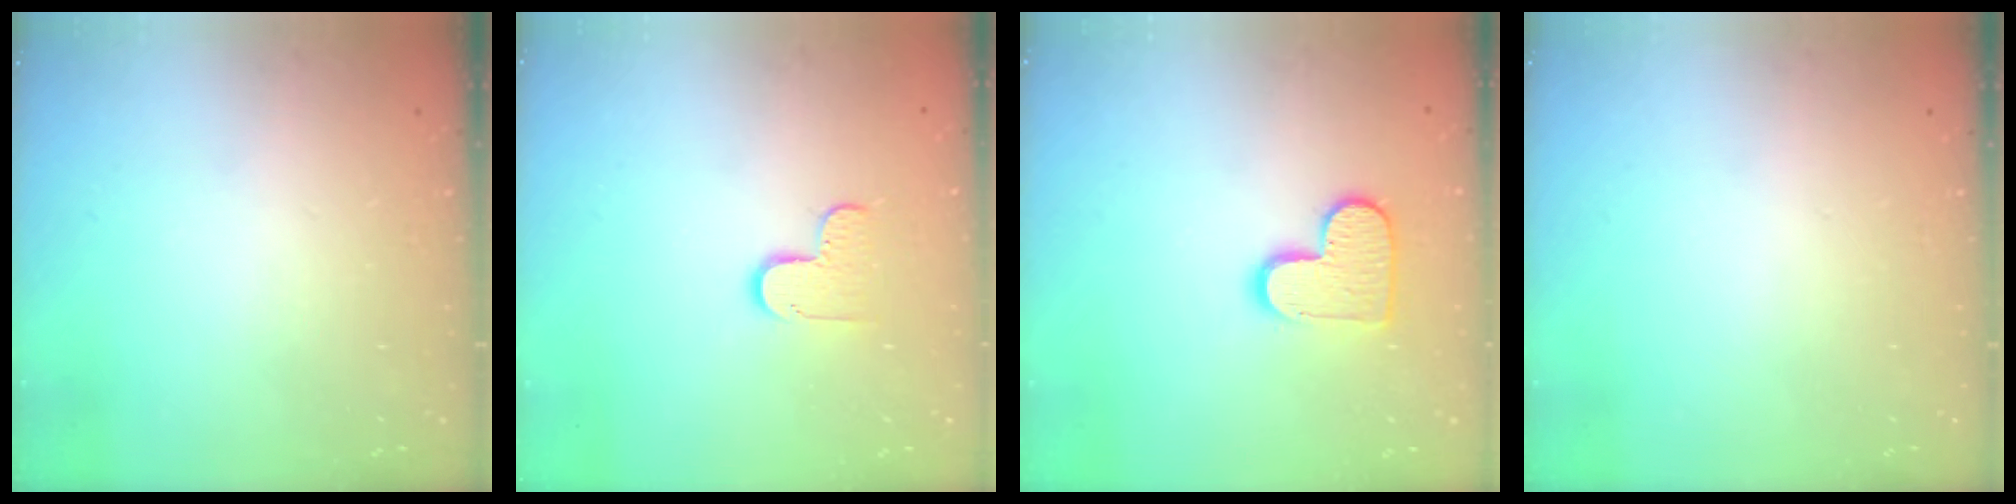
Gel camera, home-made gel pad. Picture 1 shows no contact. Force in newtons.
{"total": 6.1, "press": 6.1, "slide": 0.4}
{"total": 11.4, "press": 11.3, "slide": 0.6}
{"total": 0.0}